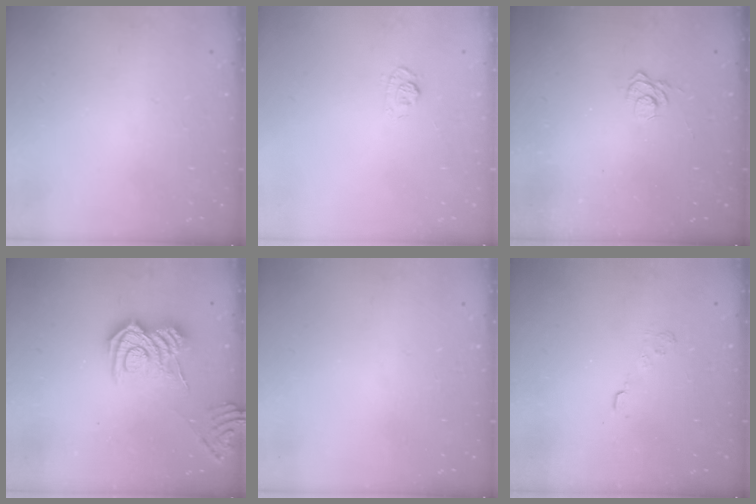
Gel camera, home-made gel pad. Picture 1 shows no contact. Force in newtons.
{"total": 4.6, "press": 4.4, "slide": 1.4}
{"total": 2.6, "press": 2.3, "slide": 1.1}
{"total": 8.6, "press": 8.5, "slide": 1.2}
{"total": 0.0}
{"total": 2.9, "press": 2.5, "slide": 1.6}